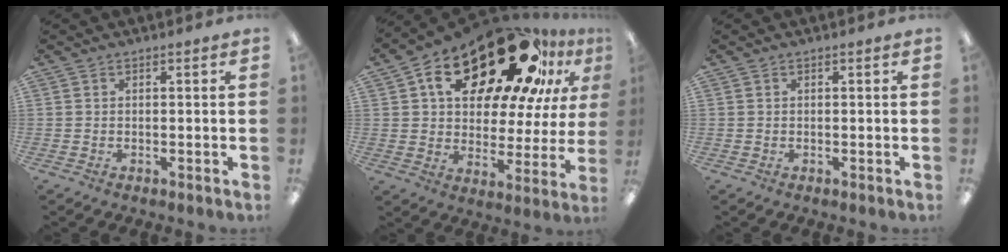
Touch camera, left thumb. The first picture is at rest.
{"total": 27.5, "force": [16.1, 12.9, 18.3], "torque": [-0.288, -0.089, 0.266]}
{"total": 0.0}